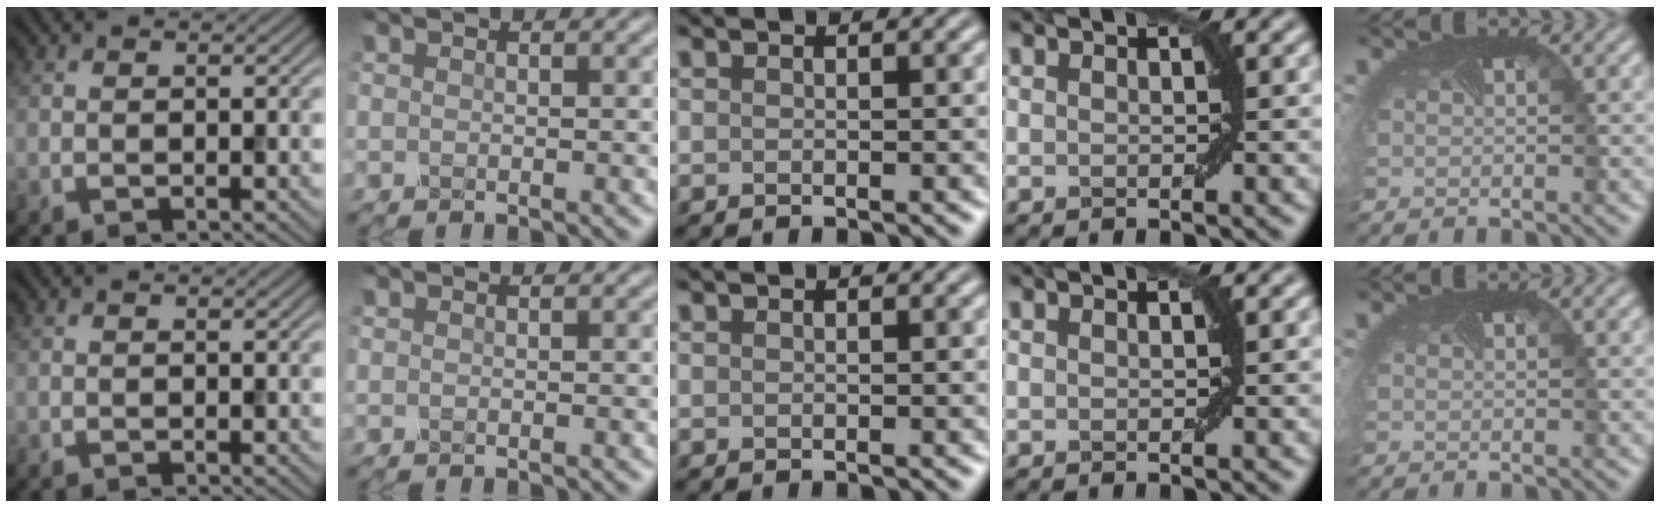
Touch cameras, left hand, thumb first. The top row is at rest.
{}